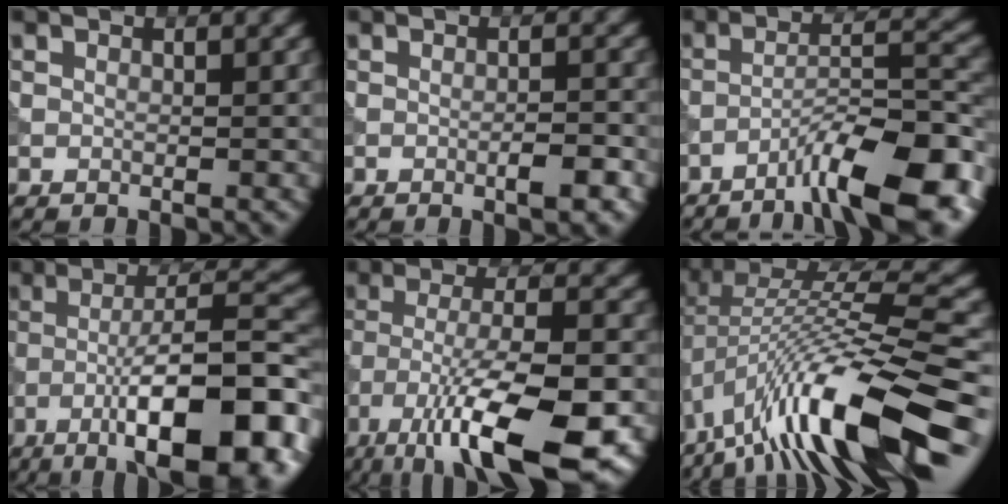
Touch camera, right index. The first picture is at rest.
{"total": 2.4, "force": [-1.0, 0.4, 2.2], "torque": [-0.031, 0.005, -0.016]}
{"total": 10.2, "force": [-6.6, 1.7, 7.6], "torque": [-0.116, 0.019, -0.109]}
{"total": 13.1, "force": [-5.8, 2.9, 11.4], "torque": [-0.165, 0.015, -0.086]}
{"total": 12.7, "force": [-6.8, 3.6, 10.1], "torque": [-0.179, -0.006, -0.119]}
{"total": 13.7, "force": [-5.5, 3.7, 12.0], "torque": [-0.213, 0.022, -0.087]}